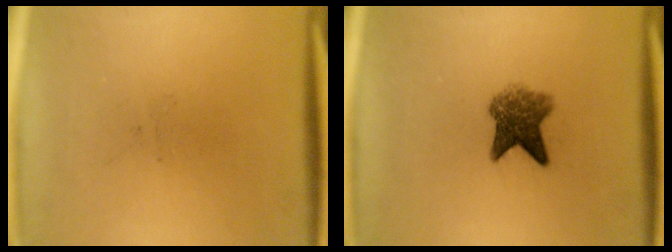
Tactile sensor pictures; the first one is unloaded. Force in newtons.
{"total": 5.5}